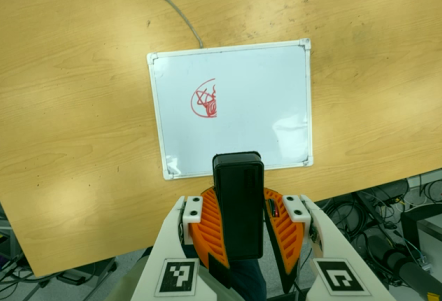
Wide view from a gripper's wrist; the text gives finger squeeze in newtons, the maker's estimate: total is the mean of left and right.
{"total": 10.6, "left": 10.0, "right": 11.3}